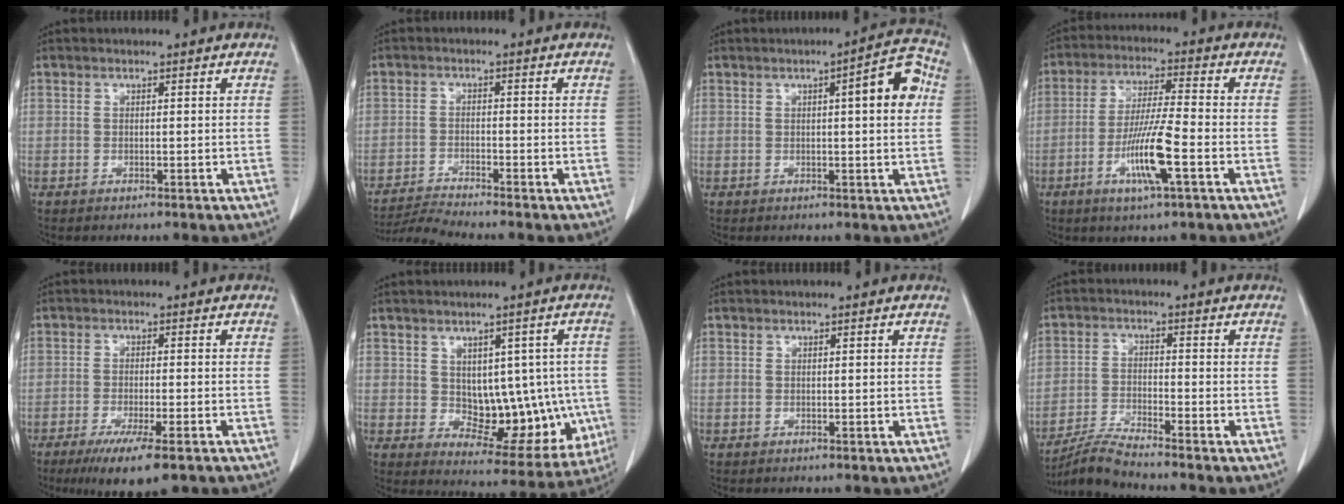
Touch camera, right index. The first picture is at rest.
{"total": 4.5, "force": [-4.0, -1.9, 0.3], "torque": [-0.018, -0.020, -0.077]}
{"total": 7.1, "force": [1.3, 1.0, 6.9], "torque": [-0.088, 0.017, 0.011]}
{"total": 9.8, "force": [-3.5, 0.2, 9.1], "torque": [-0.174, -0.010, -0.067]}
{"total": 10.0, "force": [-6.8, 1.2, 7.1], "torque": [-0.106, -0.022, -0.101]}
{"total": 11.9, "force": [-0.3, 7.0, 9.6], "torque": [-0.103, 0.018, 0.026]}
{"total": 0.0}
{"total": 6.0, "force": [-5.5, -1.5, 1.8], "torque": [-0.042, -0.023, -0.108]}